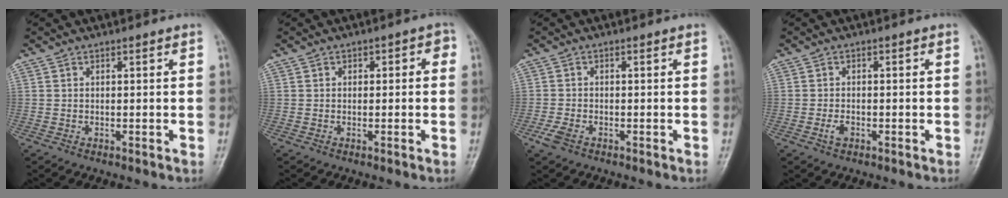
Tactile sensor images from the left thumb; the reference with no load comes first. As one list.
[{"total": 2.4, "force": [0.0, 1.8, 1.6], "torque": [0.001, 0.012, -0.008]}, {"total": 2.5, "force": [-1.5, 1.4, 1.5], "torque": [-0.037, -0.001, -0.030]}, {"total": 2.0, "force": [-1.1, 1.2, 1.2], "torque": [-0.023, 0.007, -0.020]}]